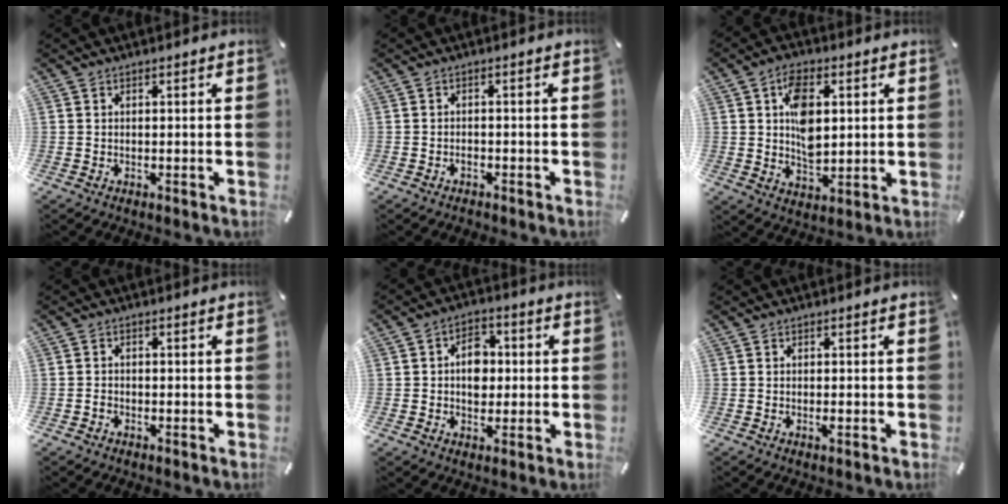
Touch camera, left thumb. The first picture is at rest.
{"total": 1.4, "force": [-1.0, 0.8, 0.7], "torque": [-0.015, 0.002, -0.021]}
{"total": 9.7, "force": [2.3, 6.1, 7.2], "torque": [-0.108, -0.002, 0.039]}
{"total": 1.1, "force": [-0.7, 0.7, 0.5], "torque": [-0.011, 0.002, -0.015]}
{"total": 7.4, "force": [0.0, 5.6, 4.7], "torque": [-0.062, 0.003, -0.004]}
{"total": 0.8, "force": [-0.3, 0.2, 0.8], "torque": [-0.014, -0.005, -0.003]}